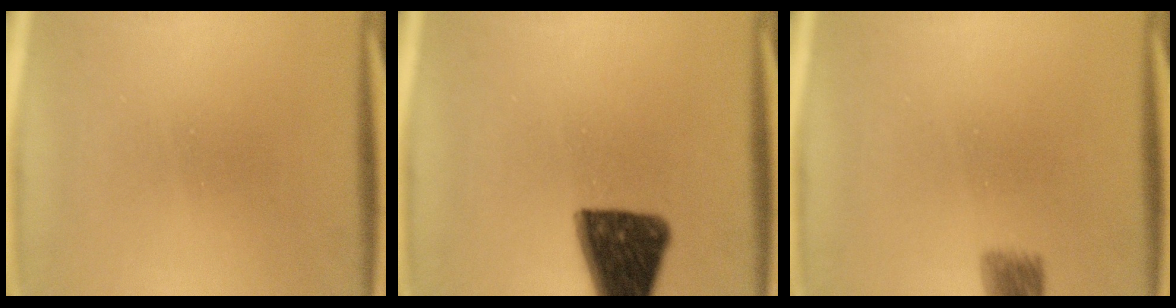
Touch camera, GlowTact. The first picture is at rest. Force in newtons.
{"total": 13.6}
{"total": 3.0}